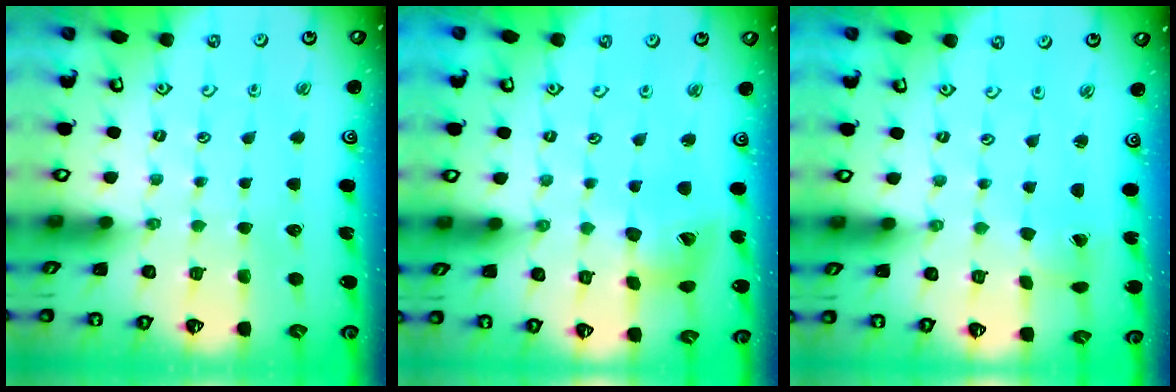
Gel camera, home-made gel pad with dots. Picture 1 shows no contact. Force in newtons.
{"total": 11.9, "press": 11.8, "slide": 1.5}
{"total": 1.6, "press": 1.5, "slide": 0.1}